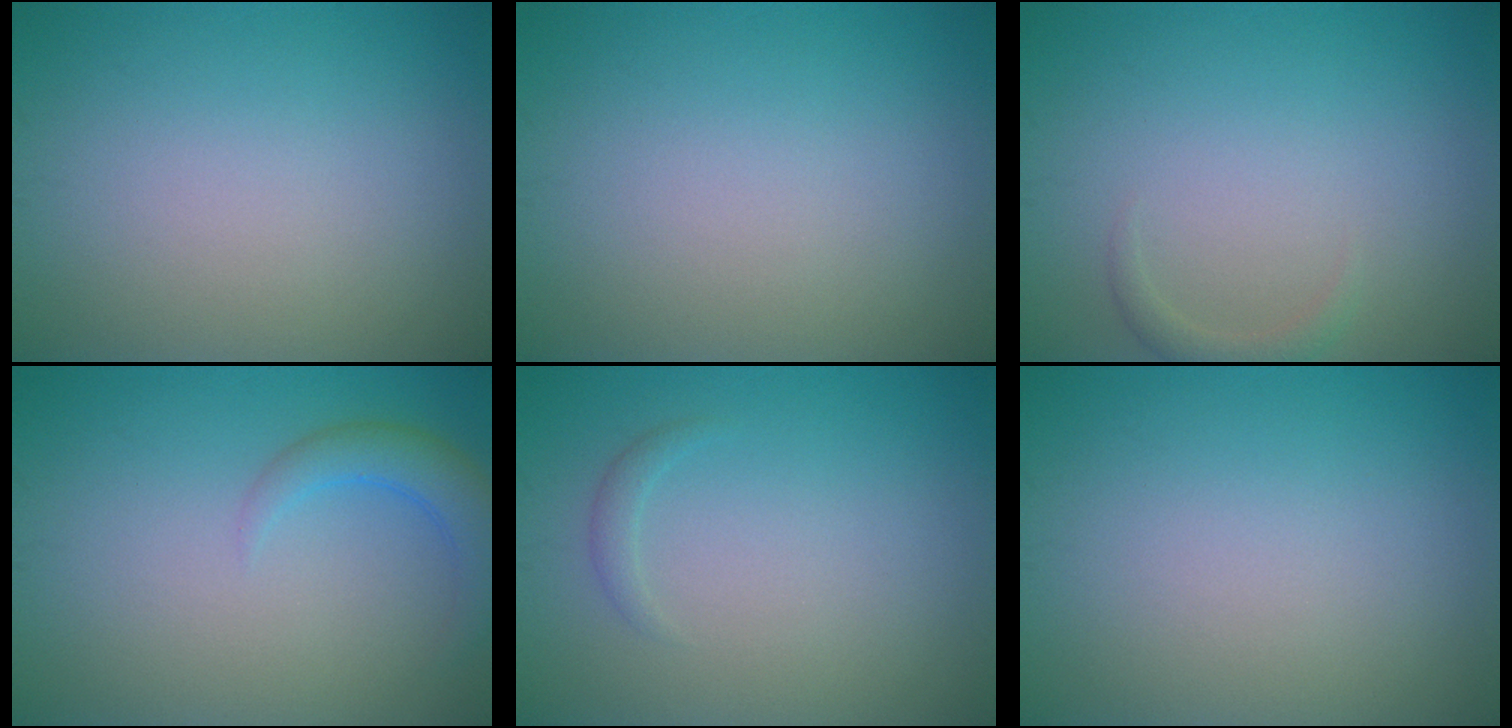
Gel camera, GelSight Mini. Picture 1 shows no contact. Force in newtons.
{"total": 0.0}
{"total": 1.2, "press": 1.2, "slide": 0.2}
{"total": 2.9, "press": 2.9, "slide": 0.2}
{"total": 0.8, "press": 0.8, "slide": 0.0}
{"total": 0.0}